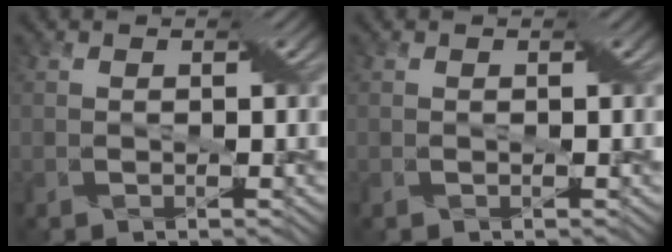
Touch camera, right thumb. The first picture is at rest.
{"total": 0.0}